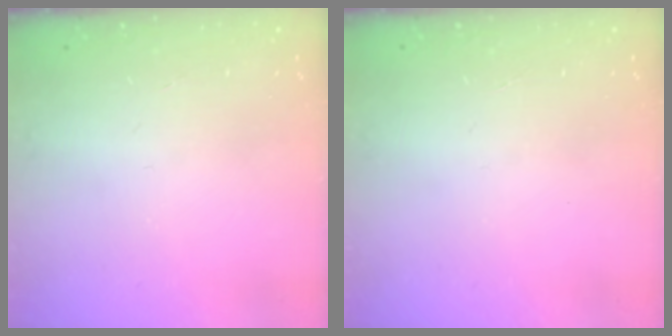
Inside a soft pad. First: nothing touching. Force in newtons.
{"total": 0.0}